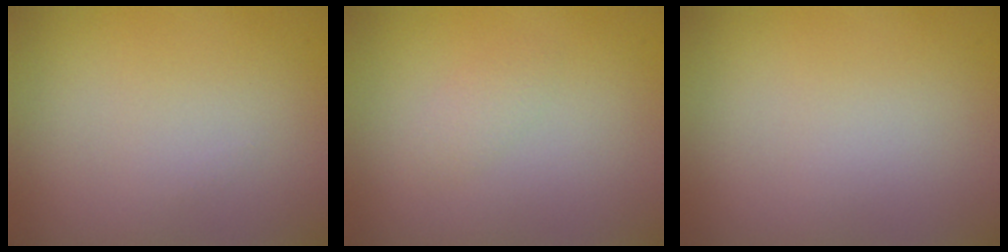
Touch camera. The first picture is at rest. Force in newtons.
{"total": 1.0, "press": 1.0, "slide": 0.0}
{"total": 0.0}